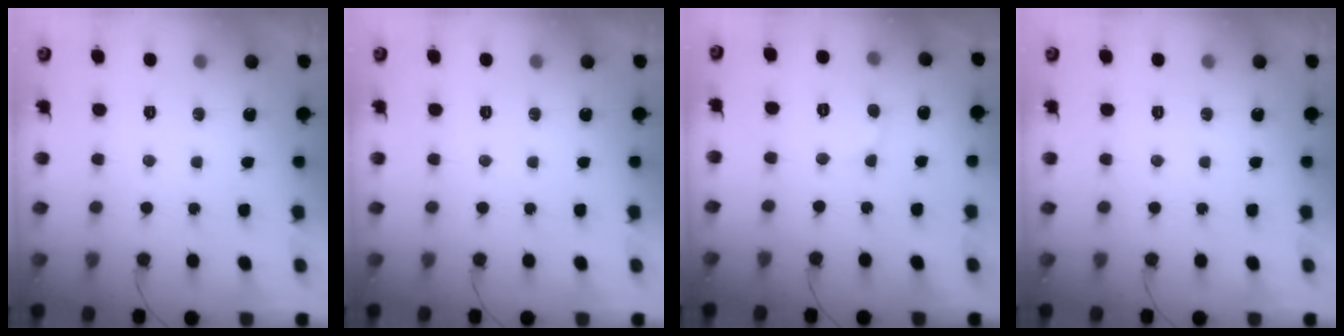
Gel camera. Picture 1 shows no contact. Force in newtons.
{"total": 0.0}
{"total": 2.8, "press": 2.8, "slide": 0.3}
{"total": 0.0}